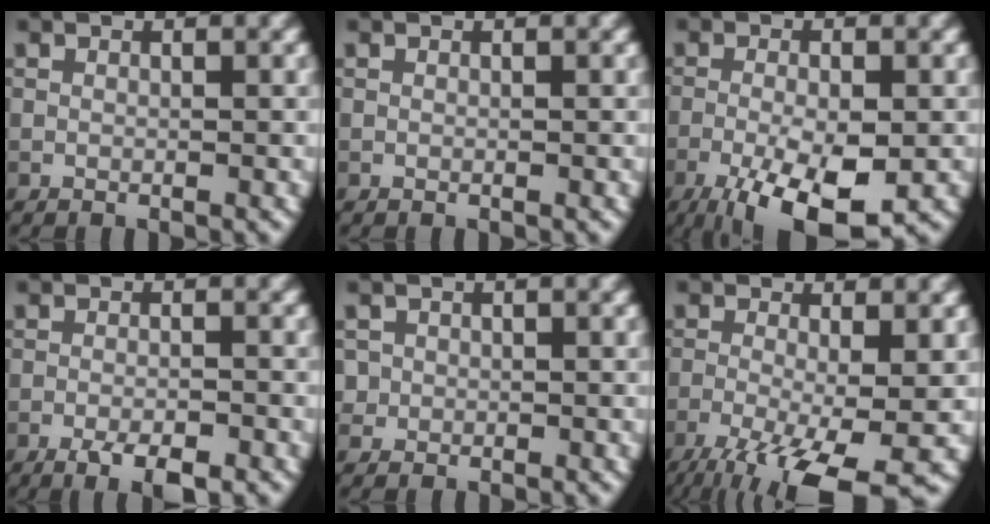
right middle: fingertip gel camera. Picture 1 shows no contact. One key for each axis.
{"total": 0.0}
{"total": 8.5, "fx": -4.0, "fy": 2.6, "fz": 7.0, "tx": -0.128, "ty": -0.012, "tz": -0.065}
{"total": 3.5, "fx": -2.2, "fy": 0.8, "fz": 2.6, "tx": -0.050, "ty": -0.004, "tz": -0.037}
{"total": 1.2, "fx": 0.0, "fy": 1.2, "fz": 0.1, "tx": 0.012, "ty": -0.003, "tz": 0.000}
{"total": 10.3, "fx": -5.2, "fy": 2.9, "fz": 8.4, "tx": -0.150, "ty": -0.027, "tz": -0.089}